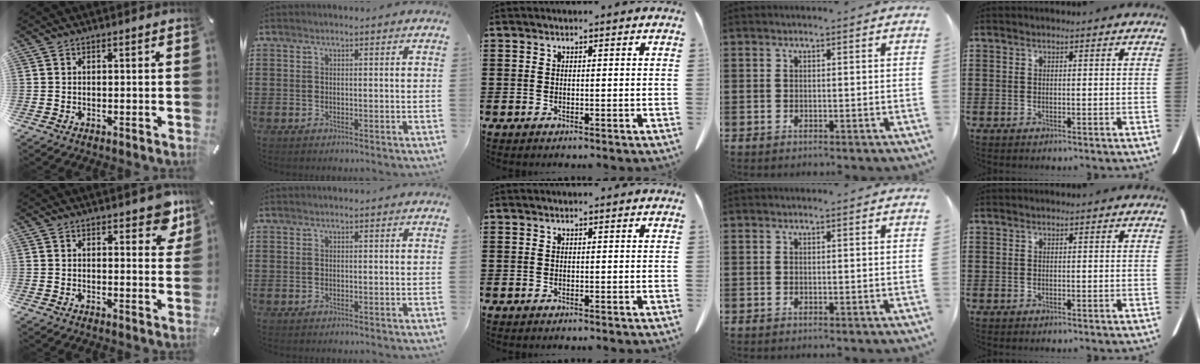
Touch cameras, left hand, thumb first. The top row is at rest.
{"thumb": {"total": 5.7, "force": [3.6, 3.0, 3.2], "torque": [-0.024, -0.020, 0.058]}}